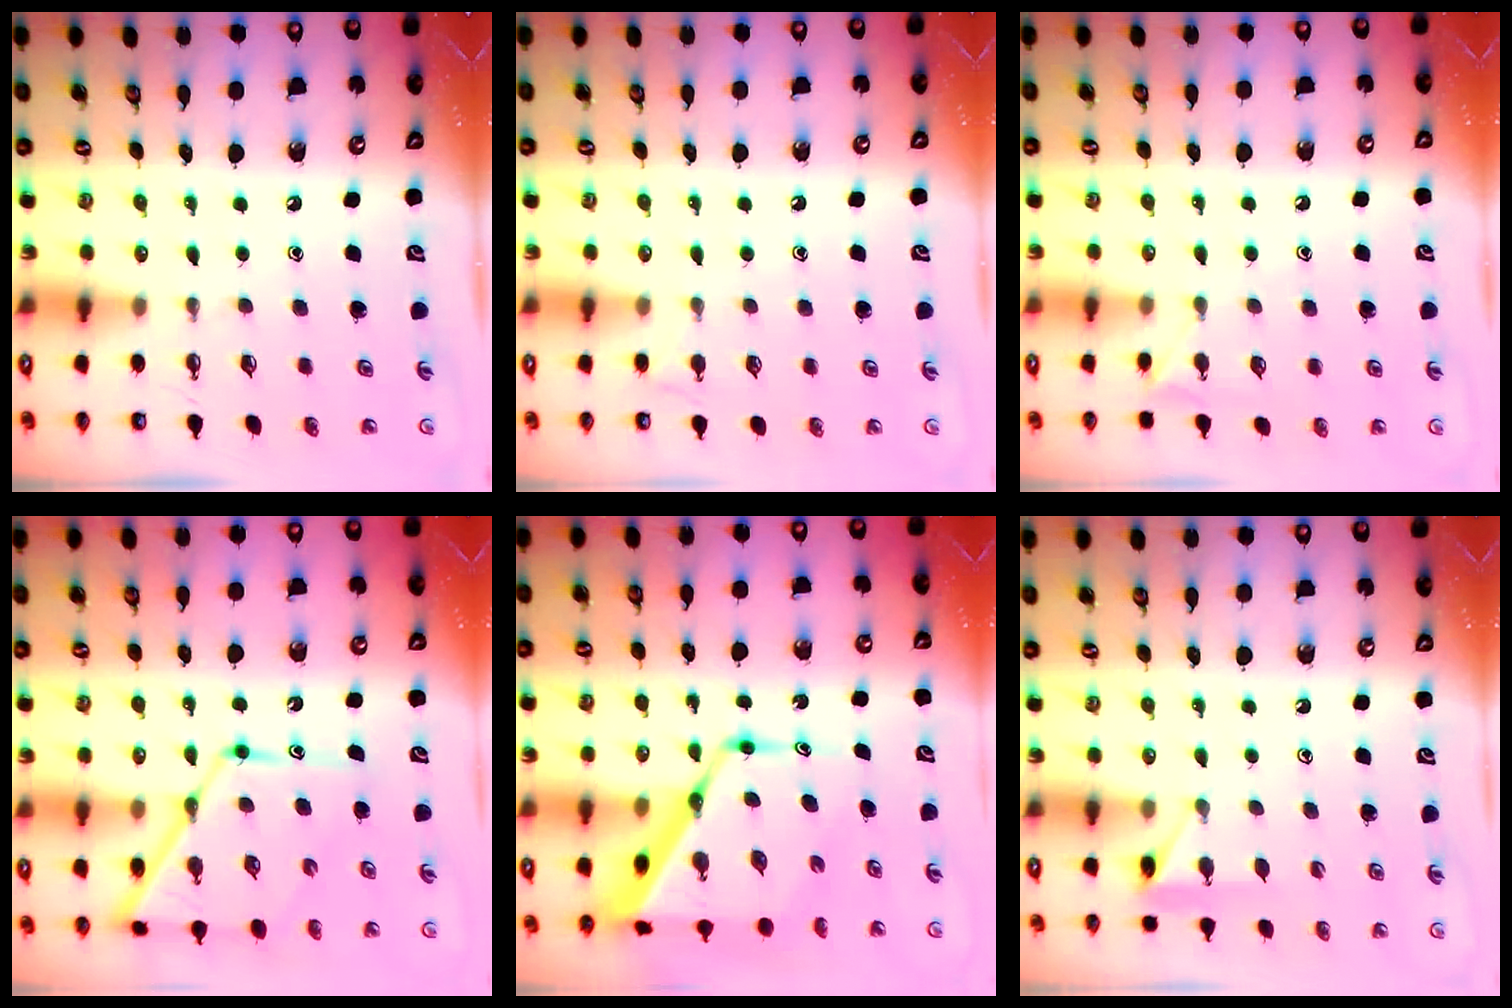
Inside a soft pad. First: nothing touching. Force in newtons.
{"total": 3.6, "press": 3.6, "slide": 0.5}
{"total": 6.1, "press": 6.1, "slide": 0.5}
{"total": 14.3, "press": 14.3, "slide": 1.3}
{"total": 16.2, "press": 16.1, "slide": 1.5}
{"total": 5.0, "press": 5.0, "slide": 0.6}